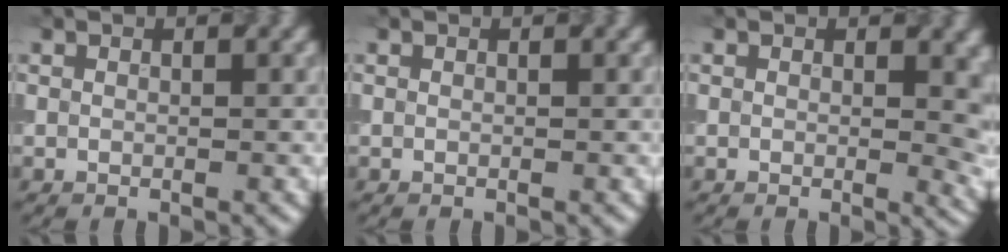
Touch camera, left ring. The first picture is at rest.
{"total": 0.0}
{"total": 4.2, "force": [0.6, 2.1, 3.5], "torque": [-0.027, -0.005, 0.008]}